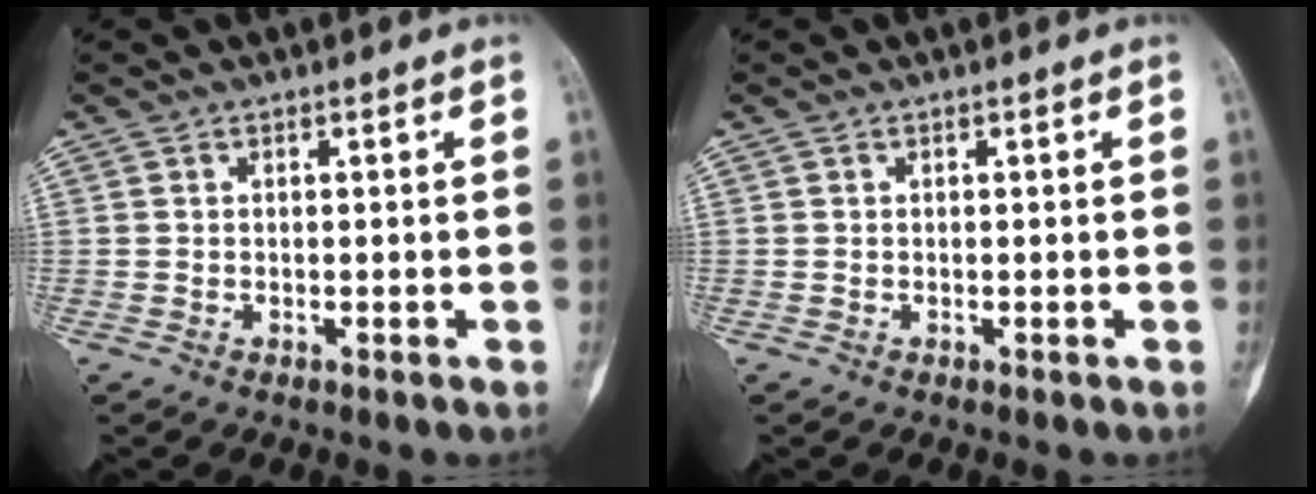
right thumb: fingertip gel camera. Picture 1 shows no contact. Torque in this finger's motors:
{"motor_torque": [0.26, -0.02, -0.04, 0.01, 0.01]}